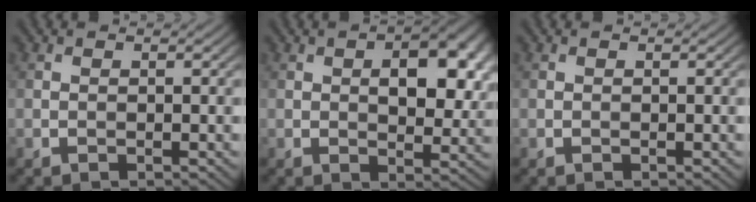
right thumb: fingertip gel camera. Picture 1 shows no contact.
{"total": 8.8, "force": [1.7, 4.6, 7.3], "torque": [-0.096, 0.005, 0.026]}
{"total": 0.0}